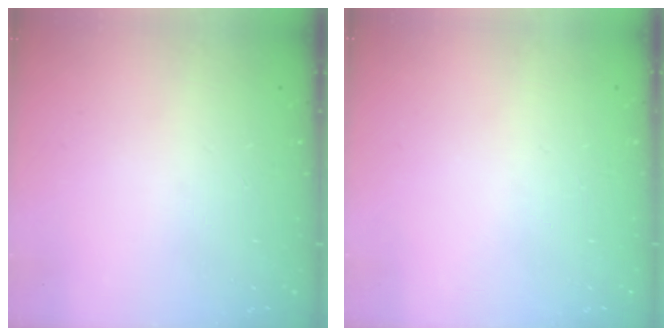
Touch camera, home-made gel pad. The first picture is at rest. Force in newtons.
{"total": 0.0}